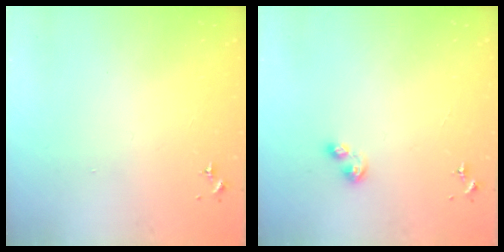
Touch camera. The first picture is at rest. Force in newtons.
{"total": 5.7, "press": 5.7, "slide": 0.6}